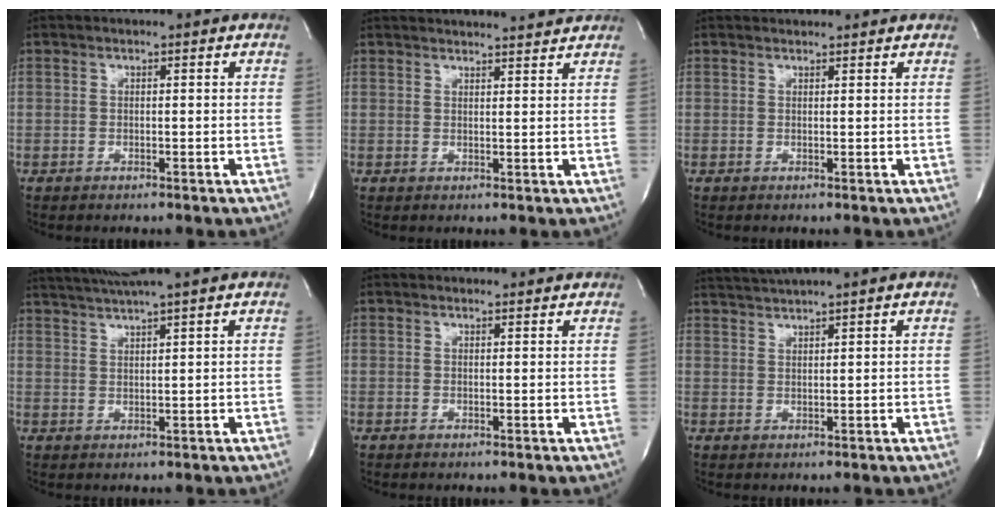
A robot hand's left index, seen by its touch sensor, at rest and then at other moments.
{"total": 8.6, "force": [8.4, 0.4, 1.7], "torque": [-0.023, 0.010, 0.098]}
{"total": 1.9, "force": [1.9, 0.3, 0.0], "torque": [-0.009, 0.013, 0.027]}
{"total": 6.4, "force": [5.5, -1.7, 2.7], "torque": [-0.051, 0.012, 0.094]}
{"total": 3.6, "force": [3.5, 0.8, 0.6], "torque": [-0.010, 0.011, 0.035]}
{"total": 4.5, "force": [4.0, -1.5, 1.3], "torque": [-0.023, 0.010, 0.075]}